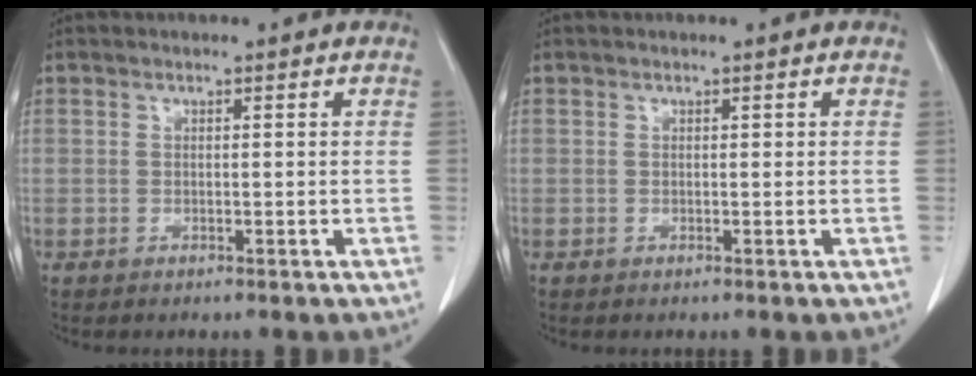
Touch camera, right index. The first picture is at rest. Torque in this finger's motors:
{"motor_torque": [-0.03, -0.01, -0.02, -0.01]}